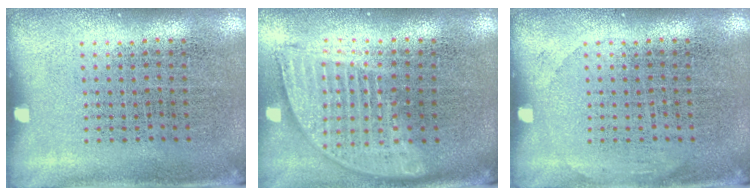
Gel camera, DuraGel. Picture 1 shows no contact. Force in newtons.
{"total": 1.8, "press": 1.5, "slide": 1.0}
{"total": 0.7, "press": 0.6, "slide": 0.1}